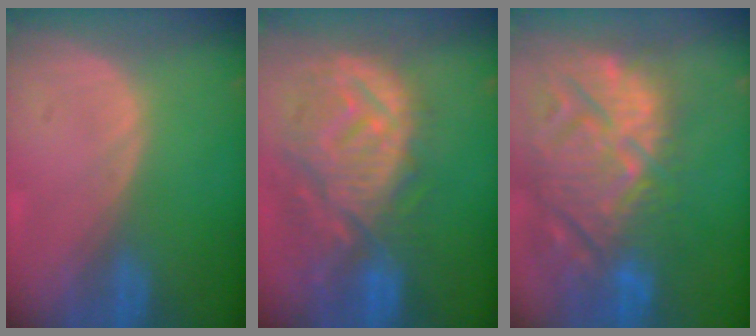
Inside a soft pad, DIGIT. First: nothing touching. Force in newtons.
{"total": 12.6, "press": 11.1, "slide": 6.0}
{"total": 15.4, "press": 13.2, "slide": 8.0}